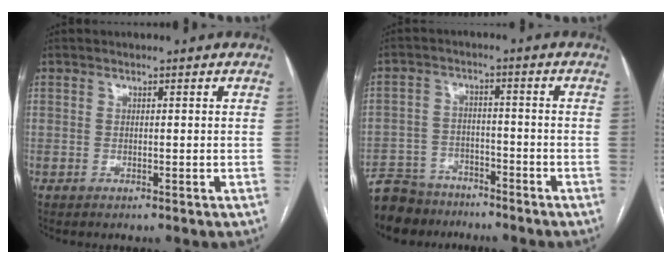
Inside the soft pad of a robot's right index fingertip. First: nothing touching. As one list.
[{"total": 9.4, "force": [-8.0, 4.7, 1.4], "torque": [-0.035, 0.007, -0.130]}]